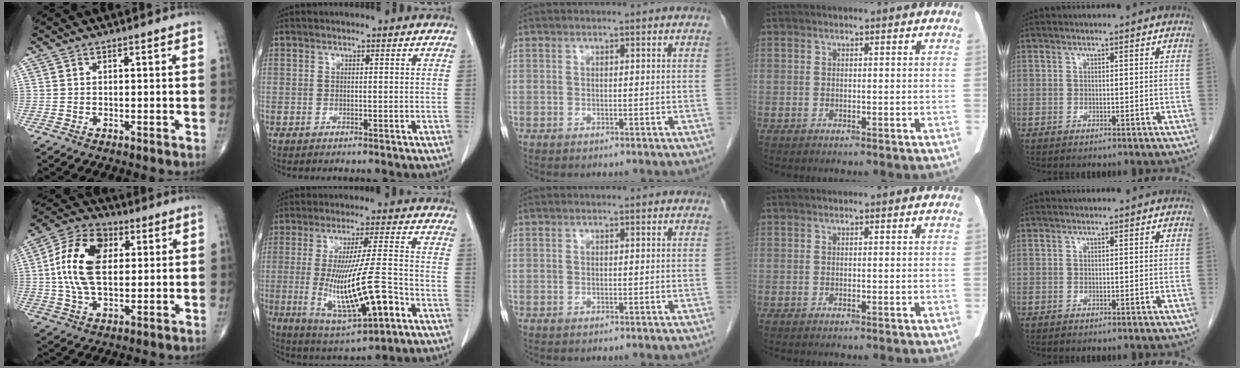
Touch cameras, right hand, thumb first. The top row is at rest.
{"thumb": {"total": 15.0, "force": [2.3, 9.0, 11.8], "torque": [-0.220, 0.012, 0.037]}, "index": {"total": 15.6, "force": [-4.3, 2.0, 14.8], "torque": [-0.278, -0.019, -0.060]}}